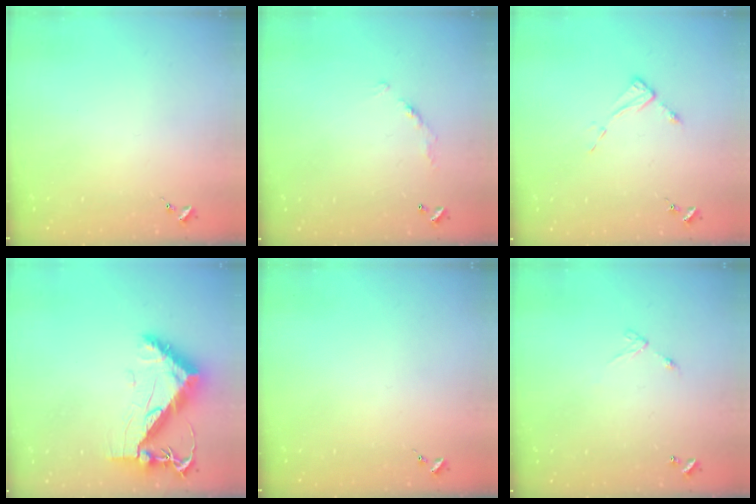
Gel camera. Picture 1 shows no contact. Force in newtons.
{"total": 7.1, "press": 7.1, "slide": 0.6}
{"total": 5.4, "press": 5.3, "slide": 0.5}
{"total": 11.3, "press": 11.3, "slide": 1.1}
{"total": 0.0}
{"total": 5.4, "press": 5.4, "slide": 0.4}